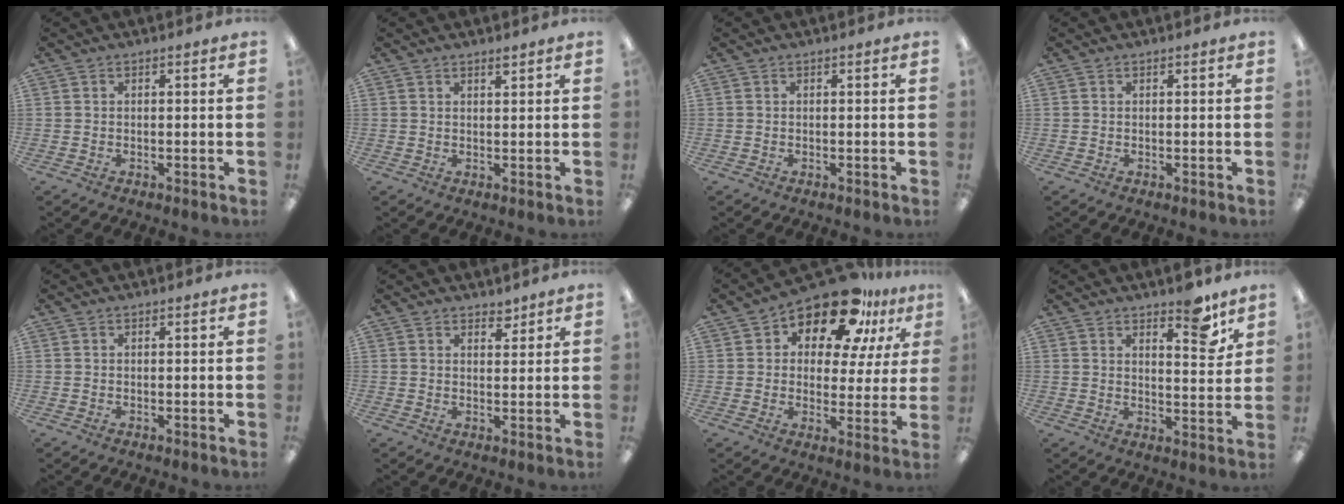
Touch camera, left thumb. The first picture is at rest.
{"total": 1.4, "force": [1.3, 0.1, 0.4], "torque": [-0.010, -0.003, 0.024]}
{"total": 0.0}
{"total": 0.0}
{"total": 0.0}
{"total": 2.7, "force": [2.4, 1.1, 0.5], "torque": [0.004, -0.014, 0.042]}
{"total": 15.5, "force": [11.1, 7.0, 8.1], "torque": [-0.129, -0.071, 0.192]}
{"total": 8.1, "force": [6.2, 2.7, 4.5], "torque": [-0.041, -0.045, 0.099]}